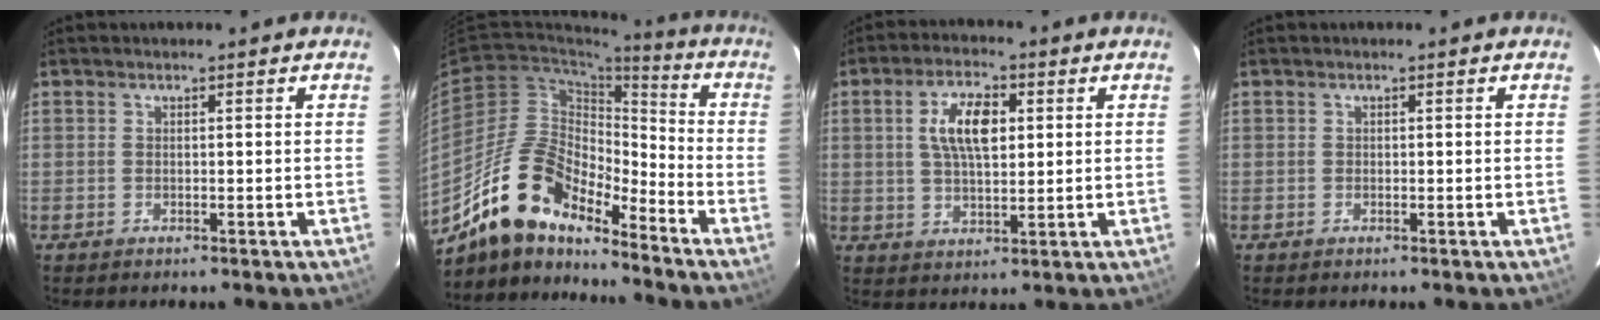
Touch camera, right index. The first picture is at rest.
{"total": 16.1, "force": [-13.1, 5.7, 7.5], "torque": [-0.136, 0.009, -0.245]}
{"total": 8.5, "force": [2.0, 3.9, 7.3], "torque": [-0.135, 0.012, 0.039]}
{"total": 0.0}